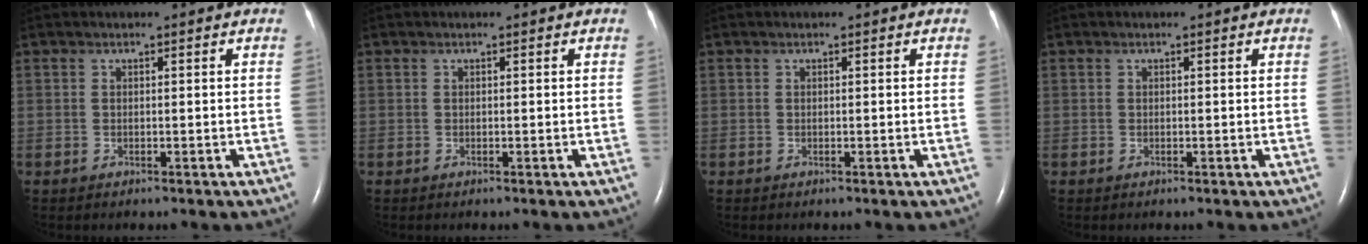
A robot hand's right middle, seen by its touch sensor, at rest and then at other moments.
{"total": 0.0}
{"total": 0.0}
{"total": 0.0}